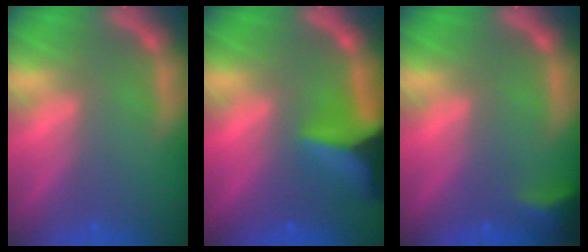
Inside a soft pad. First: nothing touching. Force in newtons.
{"total": 8.9}
{"total": 2.9}